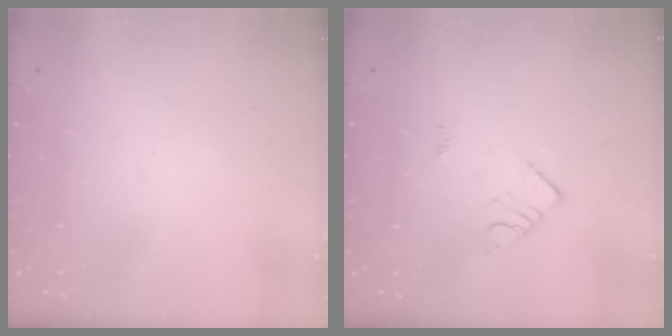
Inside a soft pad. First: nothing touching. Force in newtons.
{"total": 4.3, "press": 4.2, "slide": 0.6}